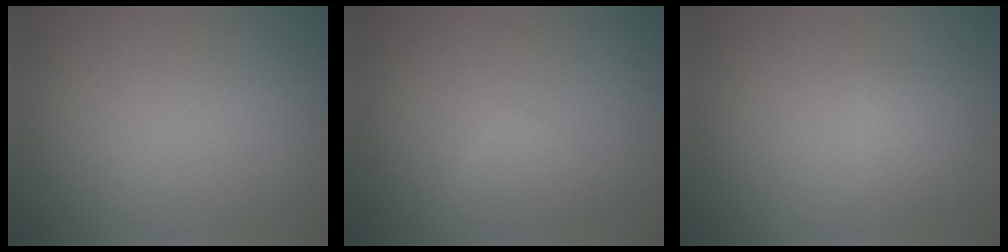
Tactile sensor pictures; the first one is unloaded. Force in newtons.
{"total": 1.6, "press": 1.6, "slide": 0.1}
{"total": 1.6, "press": 1.6, "slide": 0.0}